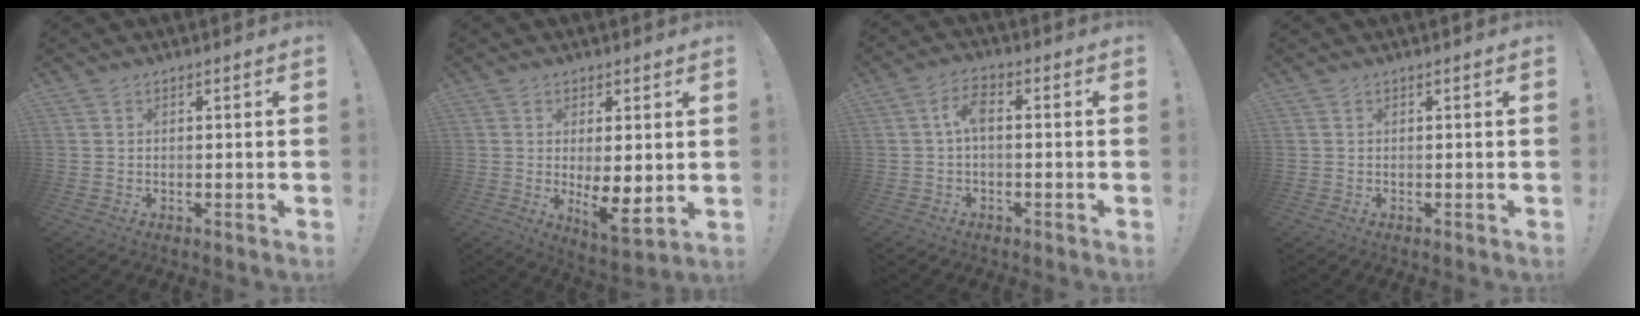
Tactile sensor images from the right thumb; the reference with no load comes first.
{"total": 8.6, "force": [-0.2, 2.9, 8.1], "torque": [-0.108, -0.017, 0.000]}
{"total": 4.9, "force": [-0.1, 2.0, 4.5], "torque": [-0.090, 0.009, -0.003]}
{"total": 0.0}